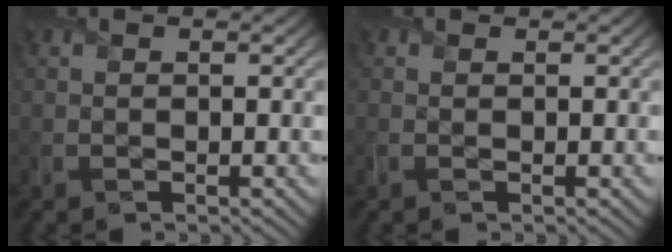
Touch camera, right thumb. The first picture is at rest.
{"total": 0.0}